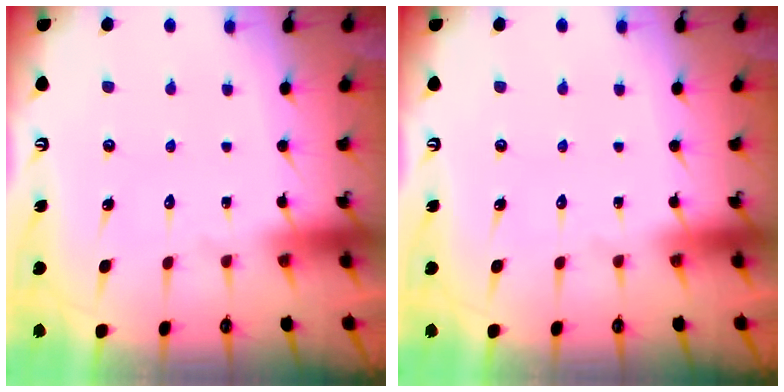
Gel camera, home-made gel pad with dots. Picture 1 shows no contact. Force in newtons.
{"total": 0.0}